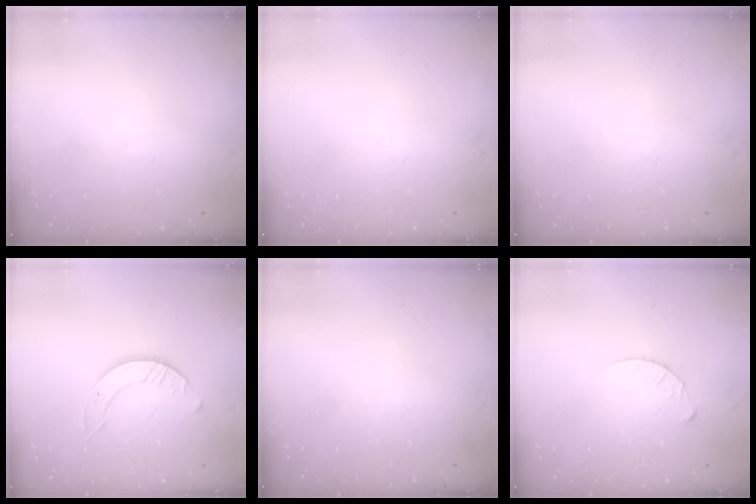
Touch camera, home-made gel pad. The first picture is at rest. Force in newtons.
{"total": 0.0}
{"total": 0.0}
{"total": 3.5, "press": 3.5, "slide": 0.3}
{"total": 0.0}
{"total": 4.7, "press": 4.7, "slide": 0.6}